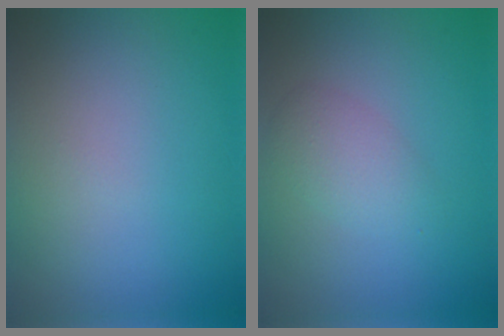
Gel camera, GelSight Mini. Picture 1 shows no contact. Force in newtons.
{"total": 2.4, "press": 2.4, "slide": 0.1}